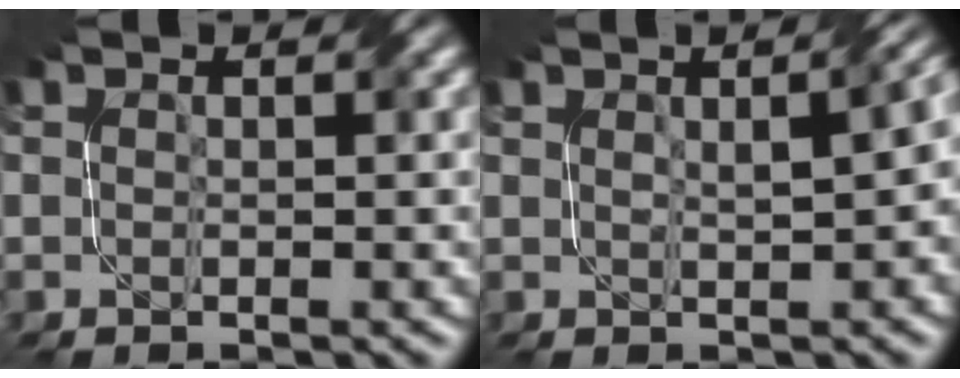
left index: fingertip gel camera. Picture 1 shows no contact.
{"total": 5.1, "force": [1.0, 2.0, 4.6], "torque": [-0.041, 0.018, 0.026]}